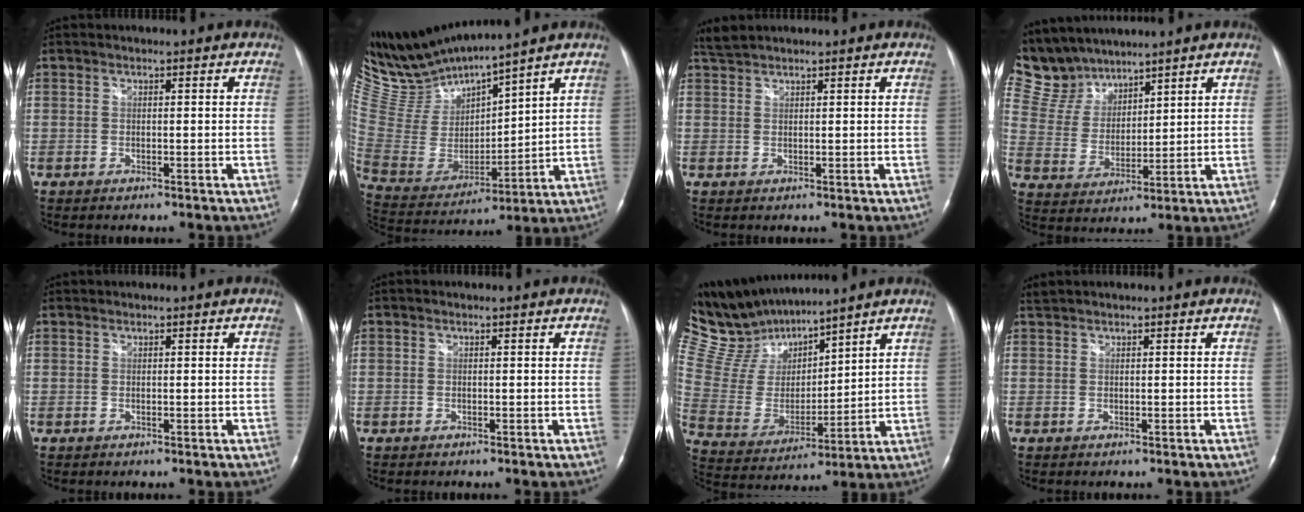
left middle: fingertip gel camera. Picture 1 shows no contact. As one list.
[{"total": 13.2, "force": [12.8, -0.4, 3.3], "torque": [-0.091, -0.007, 0.275]}, {"total": 2.0, "force": [2.0, 0.0, 0.3], "torque": [-0.012, 0.013, 0.045]}, {"total": 9.0, "force": [8.5, 3.0, 0.4], "torque": [-0.028, 0.016, 0.187]}, {"total": 0.0}, {"total": 0.0}, {"total": 14.1, "force": [13.2, 2.9, 3.8], "torque": [-0.097, 0.009, 0.274]}, {"total": 0.8, "force": [0.8, 0.0, 0.0], "torque": [-0.006, 0.012, 0.022]}]